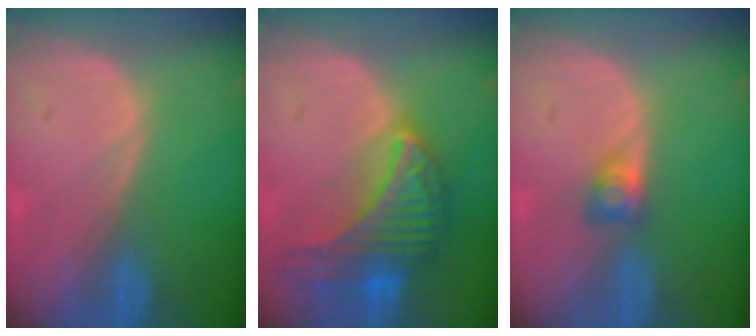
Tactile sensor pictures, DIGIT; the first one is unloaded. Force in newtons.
{"total": 9.9, "press": 9.9, "slide": 0.6}
{"total": 2.7, "press": 2.5, "slide": 1.1}